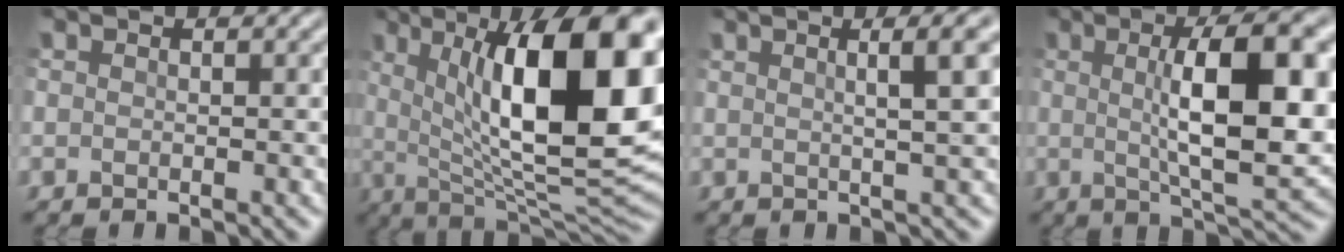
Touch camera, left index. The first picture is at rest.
{"total": 16.8, "force": [3.6, 6.0, 15.3], "torque": [-0.212, 0.001, 0.052]}
{"total": 6.9, "force": [2.7, 2.3, 6.0], "torque": [-0.051, 0.042, 0.005]}
{"total": 11.1, "force": [1.3, 3.0, 10.6], "torque": [-0.141, 0.007, 0.020]}